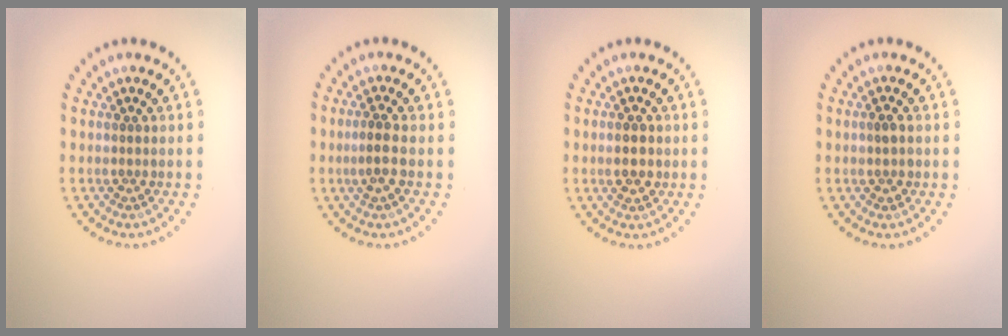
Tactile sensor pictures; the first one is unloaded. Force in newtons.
{"total": 1.8, "press": 1.7, "slide": 0.8}
{"total": 2.2, "press": 2.2, "slide": 0.2}
{"total": 1.2, "press": 1.2, "slide": 0.0}